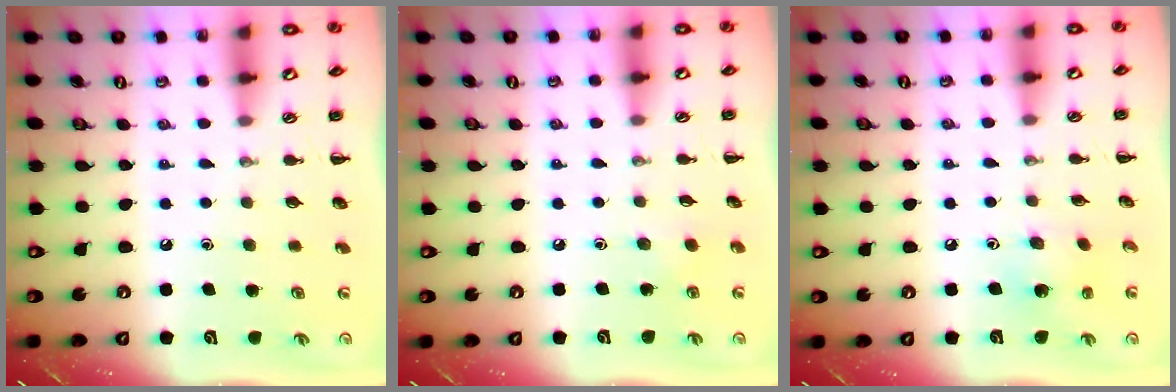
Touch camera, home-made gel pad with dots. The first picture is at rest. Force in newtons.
{"total": 1.8, "press": 1.7, "slide": 0.6}
{"total": 3.5, "press": 3.5, "slide": 0.6}